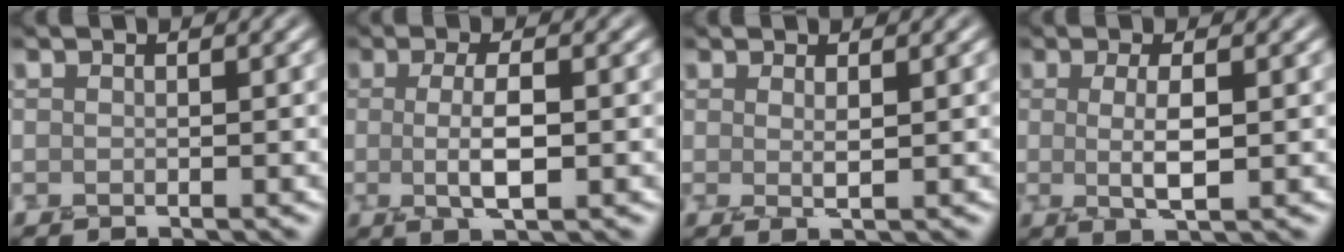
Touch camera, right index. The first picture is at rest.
{"total": 3.7, "force": [0.1, 1.0, 3.5], "torque": [-0.070, 0.000, 0.003]}
{"total": 1.3, "force": [0.5, 0.1, 1.2], "torque": [-0.022, 0.001, 0.011]}
{"total": 3.1, "force": [0.3, 0.7, 3.0], "torque": [-0.060, 0.000, 0.010]}